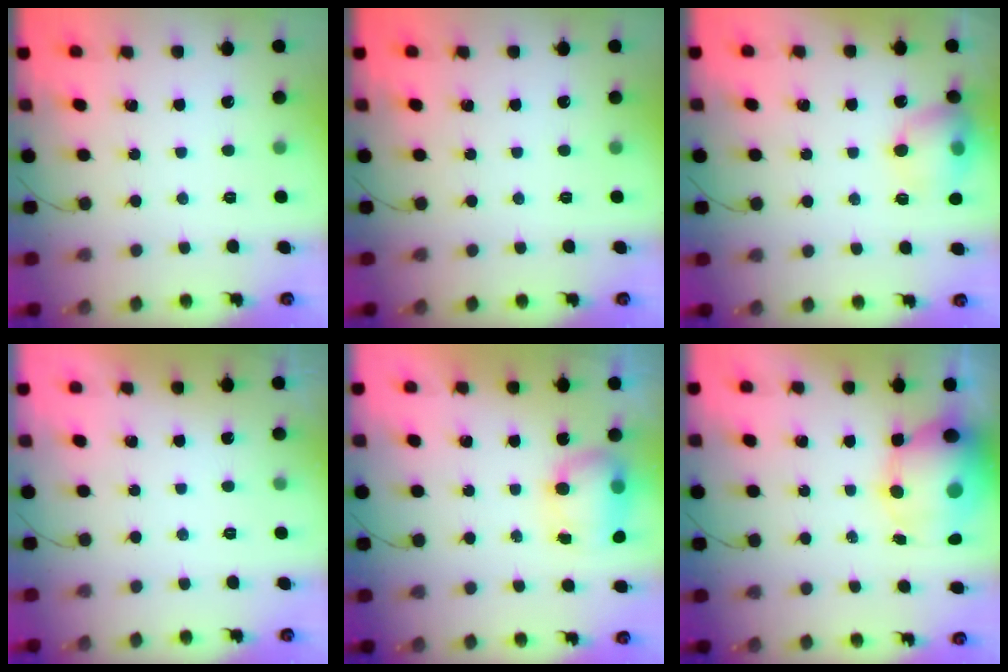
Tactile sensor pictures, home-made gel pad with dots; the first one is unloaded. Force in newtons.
{"total": 0.0}
{"total": 11.9, "press": 11.7, "slide": 1.9}
{"total": 0.0}
{"total": 7.3, "press": 7.2, "slide": 1.0}
{"total": 11.9, "press": 11.4, "slide": 3.4}